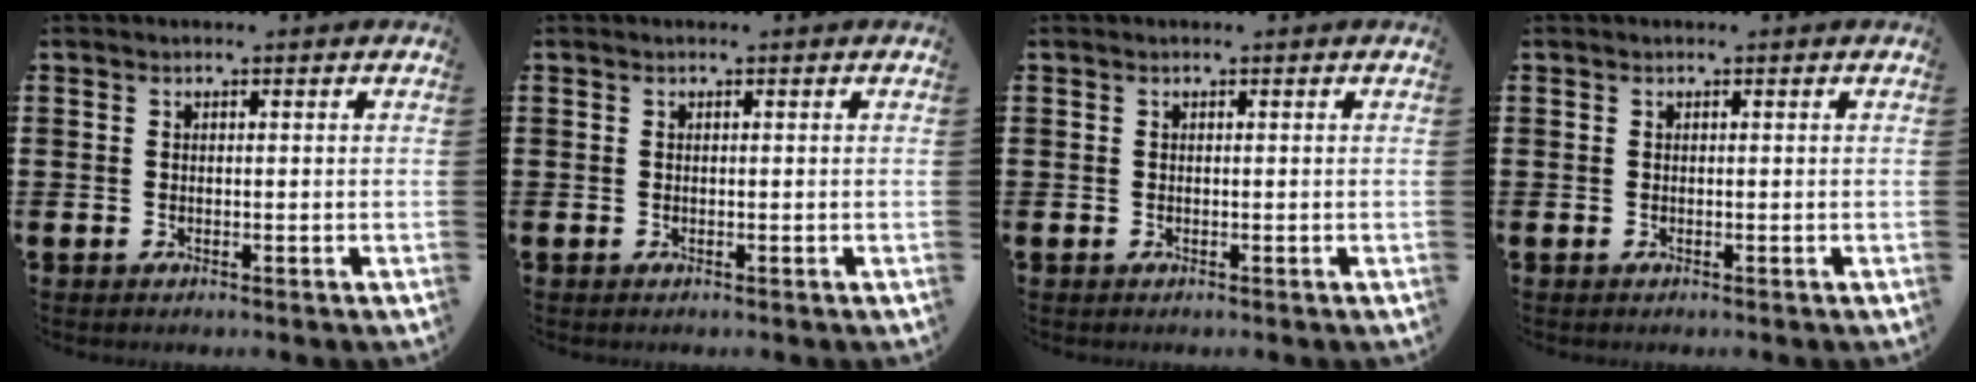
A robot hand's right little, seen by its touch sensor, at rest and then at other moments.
{"total": 0.0}
{"total": 0.0}
{"total": 0.0}